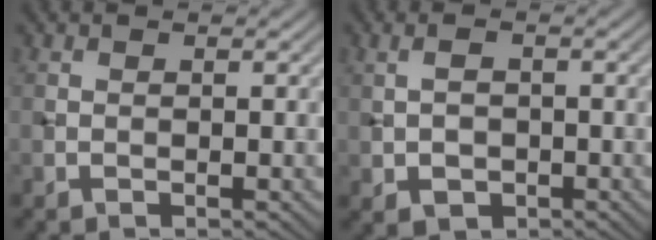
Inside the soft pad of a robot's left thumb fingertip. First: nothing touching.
{"total": 2.7, "force": [-0.7, 1.7, 2.0], "torque": [-0.041, -0.001, -0.009]}